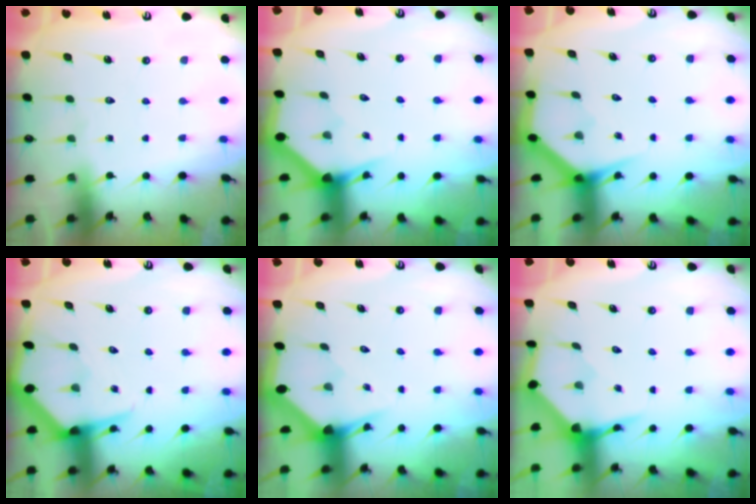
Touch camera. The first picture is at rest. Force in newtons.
{"total": 3.0, "press": 3.0, "slide": 0.1}
{"total": 3.6, "press": 3.6, "slide": 0.3}
{"total": 5.1, "press": 5.1, "slide": 0.6}
{"total": 2.9, "press": 2.9, "slide": 0.2}
{"total": 4.0, "press": 3.9, "slide": 0.4}